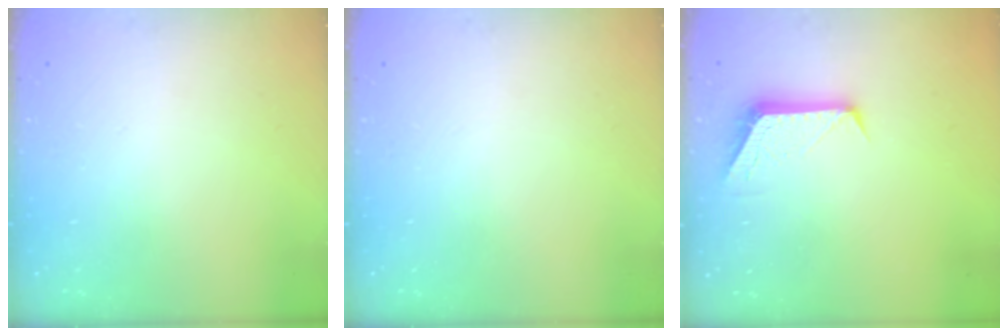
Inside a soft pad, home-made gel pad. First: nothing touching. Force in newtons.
{"total": 0.0}
{"total": 8.3, "press": 8.3, "slide": 0.7}